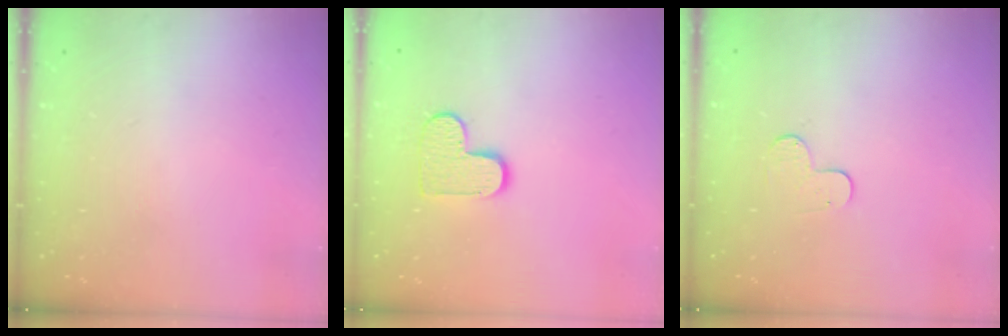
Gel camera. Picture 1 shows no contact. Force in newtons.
{"total": 8.9, "press": 8.9, "slide": 0.4}
{"total": 4.9, "press": 4.9, "slide": 0.4}